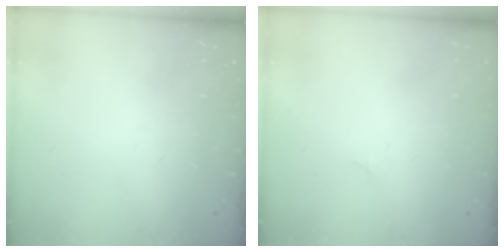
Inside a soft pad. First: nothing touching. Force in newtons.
{"total": 0.0}